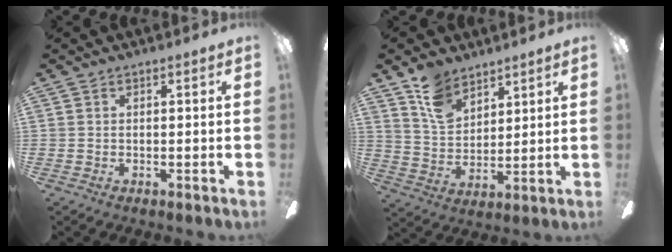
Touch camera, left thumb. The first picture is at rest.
{"total": 10.8, "force": [7.8, 6.4, 3.9], "torque": [-0.082, -0.032, 0.152]}